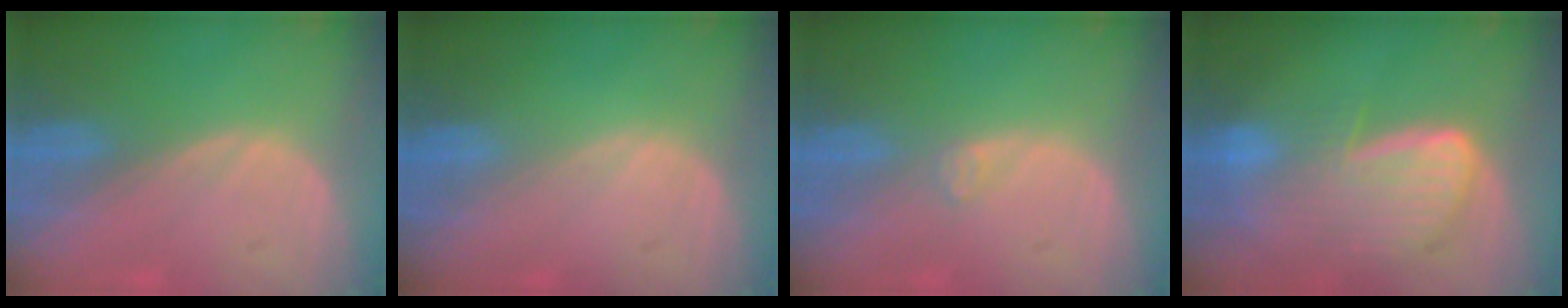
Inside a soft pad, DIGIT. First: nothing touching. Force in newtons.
{"total": 0.0}
{"total": 1.1, "press": 1.0, "slide": 0.2}
{"total": 9.1, "press": 8.0, "slide": 4.5}